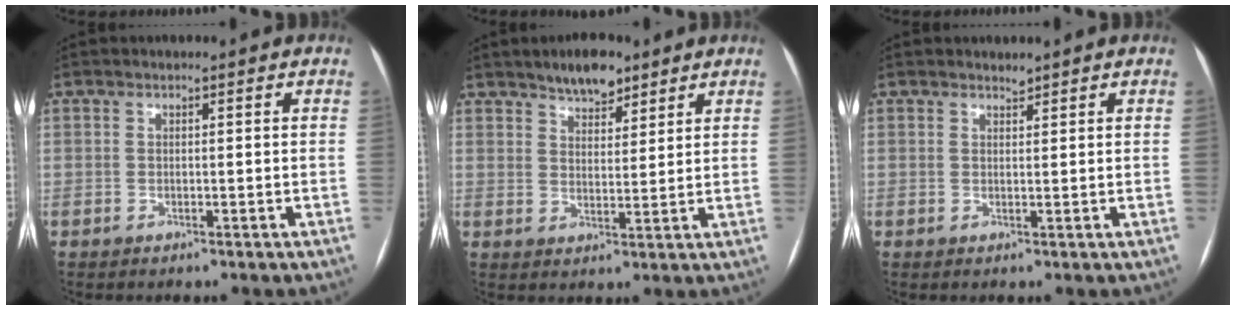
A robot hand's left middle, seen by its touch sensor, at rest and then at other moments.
{"total": 6.2, "force": [4.8, 2.4, 3.1], "torque": [-0.046, 0.007, 0.079]}
{"total": 0.8, "force": [0.8, 0.1, 0.0], "torque": [-0.006, -0.003, 0.013]}